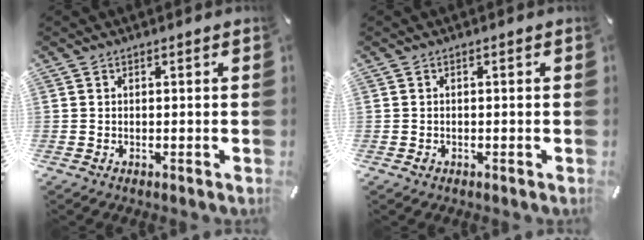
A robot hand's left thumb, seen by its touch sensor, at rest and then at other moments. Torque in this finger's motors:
{"motor_torque": [-0.16, 0.01, -0.05, 0.03, 0.00]}